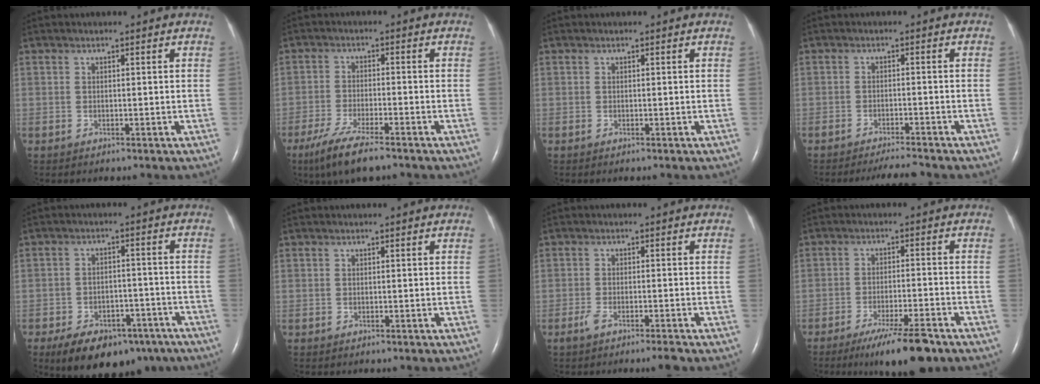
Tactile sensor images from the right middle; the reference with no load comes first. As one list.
[{"total": 8.2, "force": [-5.9, 0.9, 5.6], "torque": [-0.107, -0.022, -0.099]}, {"total": 0.0}, {"total": 4.2, "force": [-4.1, -0.4, 1.2], "torque": [-0.022, -0.014, -0.064]}, {"total": 14.1, "force": [-9.5, 7.5, 7.2], "torque": [-0.116, 0.007, -0.135]}, {"total": 0.0}, {"total": 3.1, "force": [-2.3, 0.0, 2.0], "torque": [-0.043, -0.006, -0.044]}, {"total": 9.6, "force": [-7.0, 0.9, 6.5], "torque": [-0.106, -0.023, -0.112]}]